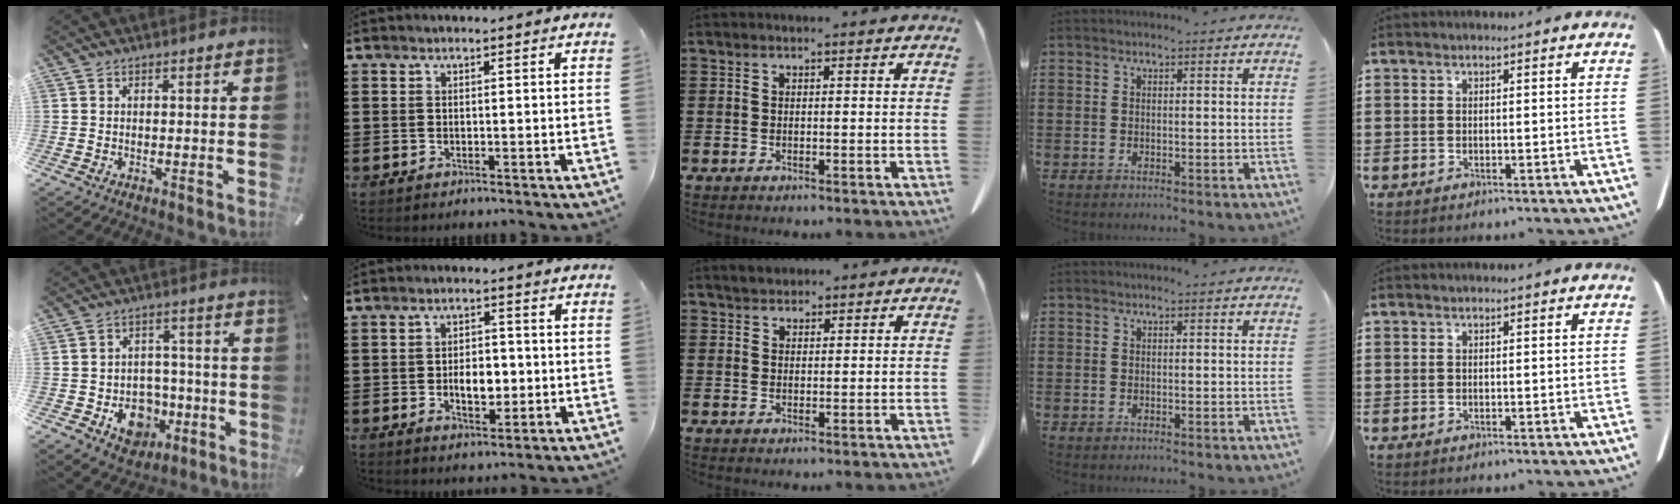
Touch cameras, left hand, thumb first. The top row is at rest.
{"thumb": {"total": 9.6, "force": [-3.0, 8.4, 3.6], "torque": [-0.047, 0.019, -0.042]}, "index": {"total": 5.0, "force": [-0.8, 2.9, 4.1], "torque": [-0.061, 0.000, -0.020]}, "middle": {"total": 1.6, "force": [1.6, 0.5, 0.0], "torque": [-0.004, 0.003, 0.031]}}